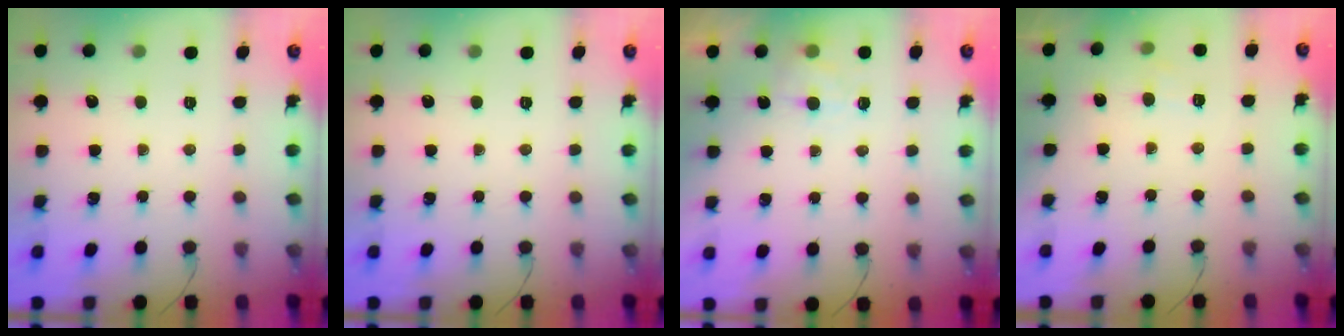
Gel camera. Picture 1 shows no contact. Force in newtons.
{"total": 0.0}
{"total": 2.9, "press": 2.5, "slide": 1.5}
{"total": 5.7, "press": 5.6, "slide": 1.2}